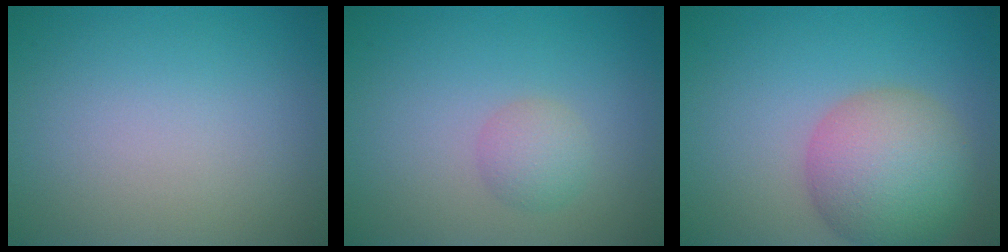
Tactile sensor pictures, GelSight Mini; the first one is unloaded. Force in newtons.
{"total": 1.9, "press": 1.9, "slide": 0.0}
{"total": 7.8, "press": 7.8, "slide": 0.3}